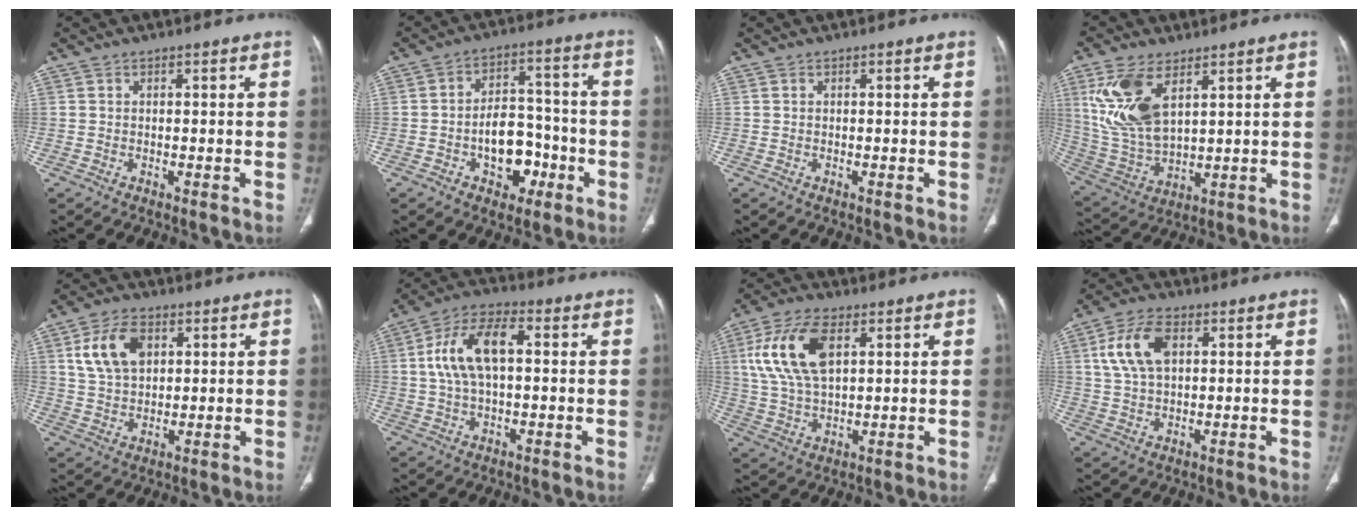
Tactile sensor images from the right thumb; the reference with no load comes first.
{"total": 10.6, "force": [-3.7, 7.1, 6.9], "torque": [-0.070, 0.045, -0.053]}
{"total": 0.0}
{"total": 14.4, "force": [5.9, 7.2, 10.9], "torque": [-0.226, -0.019, 0.133]}
{"total": 9.9, "force": [3.4, 6.3, 6.8], "torque": [-0.116, -0.004, 0.068]}
{"total": 12.0, "force": [1.6, 6.1, 10.2], "torque": [-0.200, 0.026, 0.026]}
{"total": 13.9, "force": [4.4, 7.2, 11.1], "torque": [-0.225, 0.000, 0.089]}
{"total": 9.8, "force": [2.9, 5.7, 7.4], "torque": [-0.143, 0.006, 0.054]}